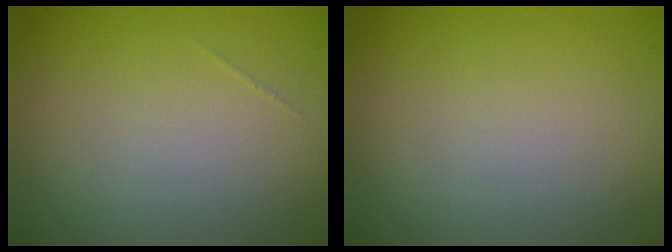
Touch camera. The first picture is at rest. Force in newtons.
{"total": 0.0}